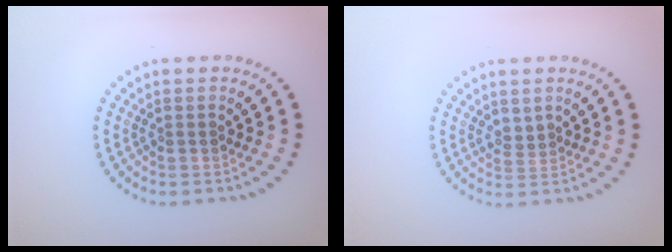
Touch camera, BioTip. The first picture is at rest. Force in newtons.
{"total": 1.0, "press": 0.8, "slide": 0.7}